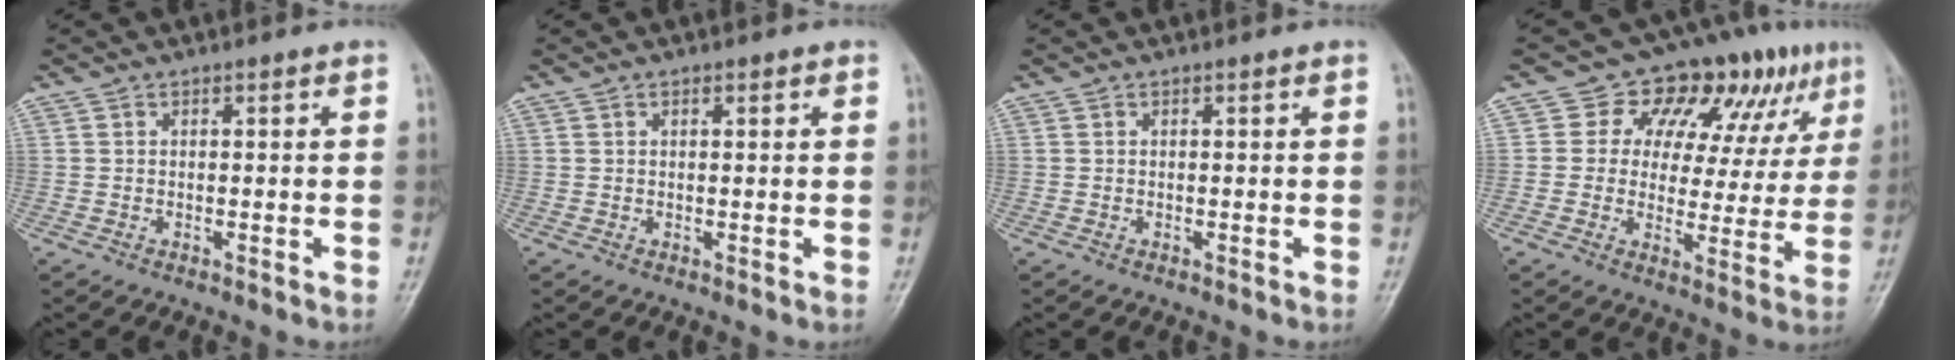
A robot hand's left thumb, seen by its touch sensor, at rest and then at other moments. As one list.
[{"total": 1.2, "force": [0.6, 0.5, 1.0], "torque": [-0.013, 0.001, 0.007]}, {"total": 0.0}, {"total": 15.3, "force": [7.4, 9.2, 9.7], "torque": [-0.069, -0.004, 0.102]}]